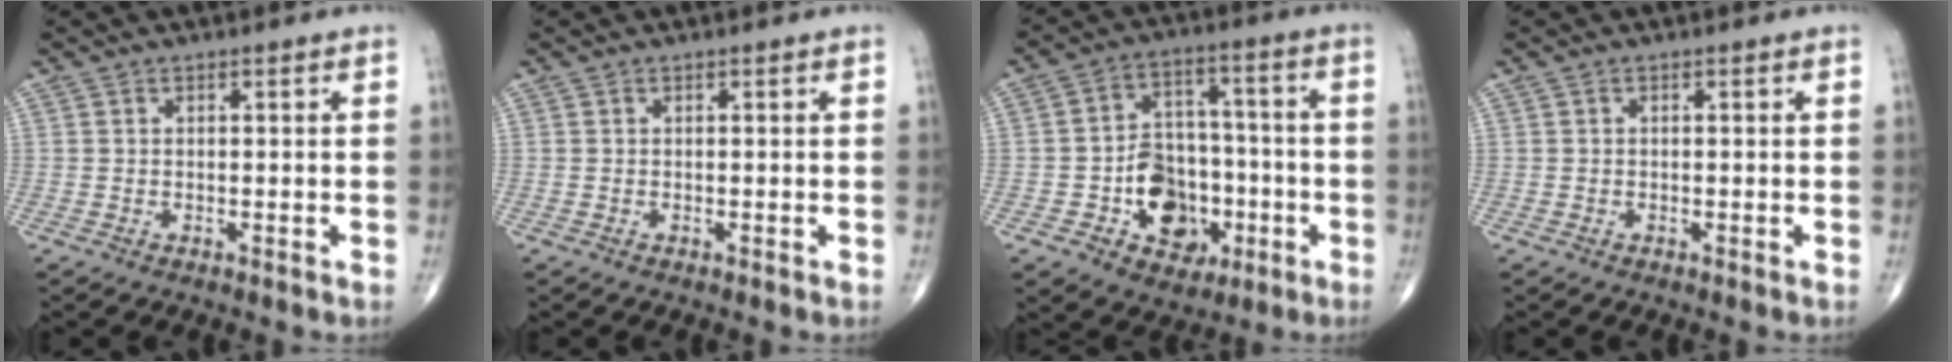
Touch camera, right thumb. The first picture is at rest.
{"total": 0.0}
{"total": 13.3, "force": [-4.3, 9.9, 7.8], "torque": [-0.068, 0.039, -0.063]}
{"total": 0.0}